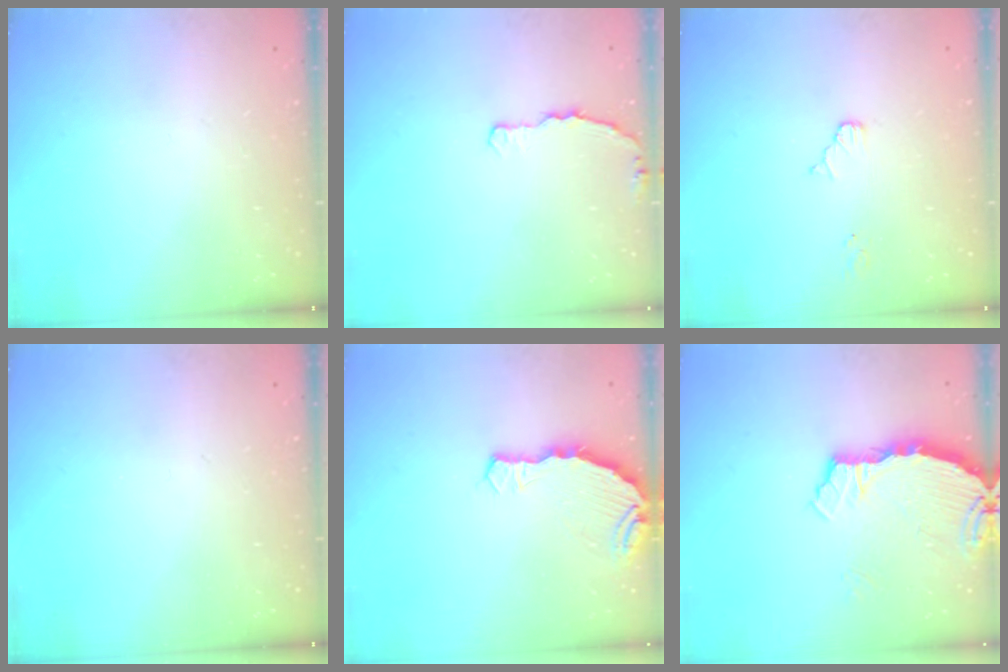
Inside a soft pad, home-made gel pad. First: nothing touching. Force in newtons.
{"total": 2.9, "press": 2.9, "slide": 0.4}
{"total": 2.9, "press": 2.8, "slide": 0.4}
{"total": 0.0}
{"total": 7.9, "press": 6.2, "slide": 4.9}
{"total": 3.8, "press": 3.8, "slide": 0.4}